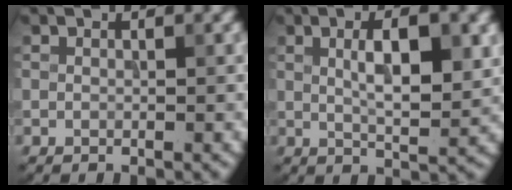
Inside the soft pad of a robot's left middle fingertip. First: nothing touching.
{"total": 5.7, "force": [1.2, 1.8, 5.2], "torque": [-0.083, 0.003, 0.023]}